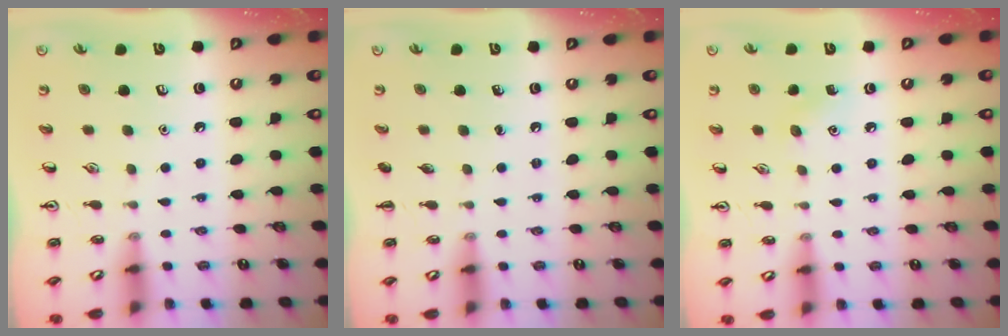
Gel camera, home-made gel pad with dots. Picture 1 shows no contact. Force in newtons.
{"total": 0.0}
{"total": 4.4, "press": 4.2, "slide": 1.4}